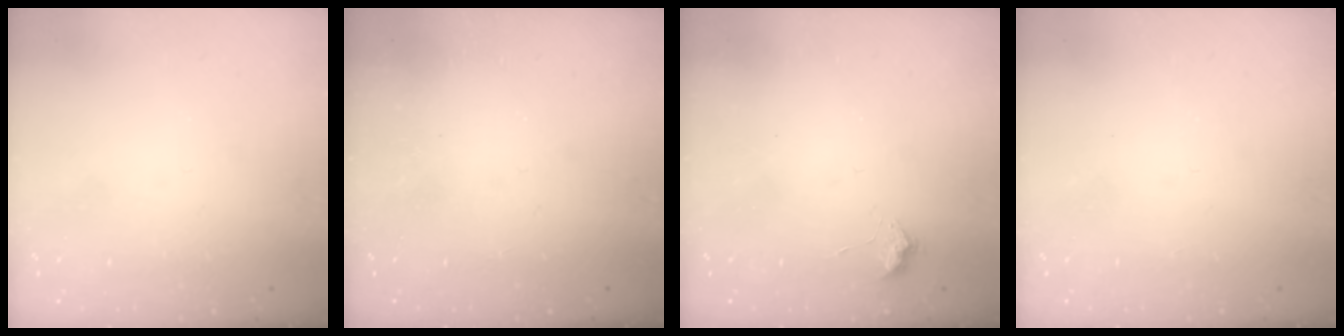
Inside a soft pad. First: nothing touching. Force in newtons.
{"total": 1.4, "press": 1.3, "slide": 0.4}
{"total": 4.4, "press": 4.4, "slide": 0.7}
{"total": 1.0, "press": 0.9, "slide": 0.4}